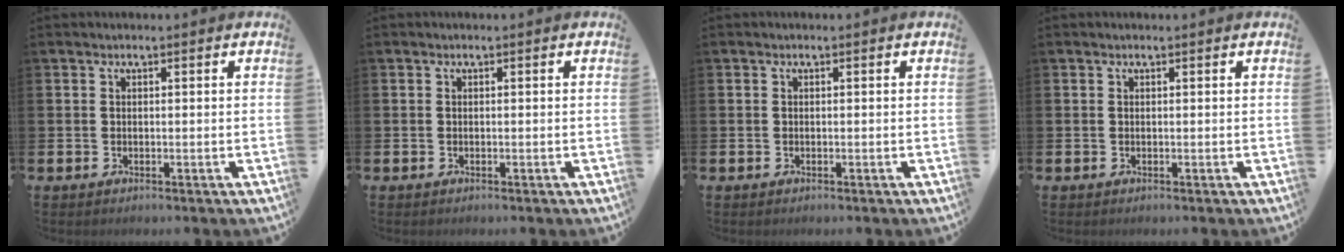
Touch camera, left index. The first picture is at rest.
{"total": 0.0}
{"total": 0.0}
{"total": 0.0}